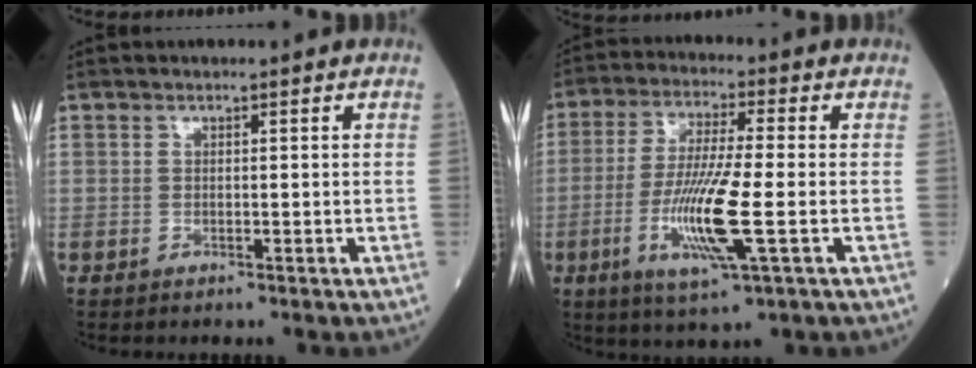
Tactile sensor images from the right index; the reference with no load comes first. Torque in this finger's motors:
{"motor_torque": [0.22, -0.21, 0.31, 0.21]}